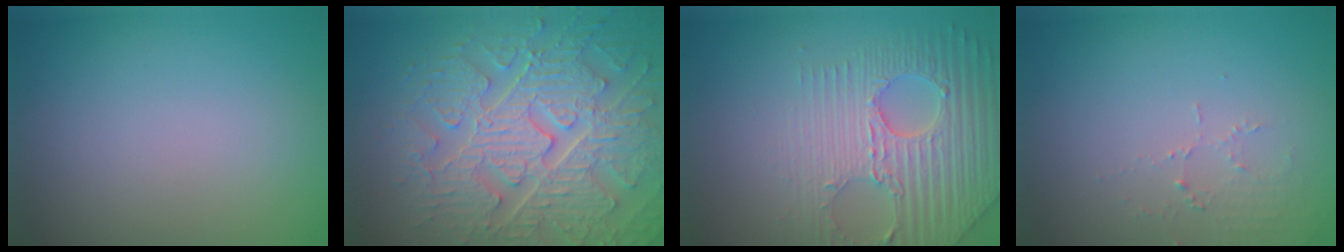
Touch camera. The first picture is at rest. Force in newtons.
{"total": 8.6, "press": 6.5, "slide": 5.6}
{"total": 7.0, "press": 5.2, "slide": 4.6}
{"total": 1.5, "press": 1.5, "slide": 0.2}